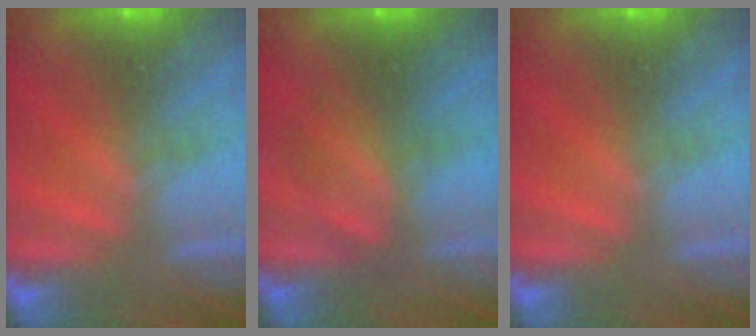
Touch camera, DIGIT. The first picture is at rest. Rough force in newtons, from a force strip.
{"total": 2.4}
{"total": 0.0}